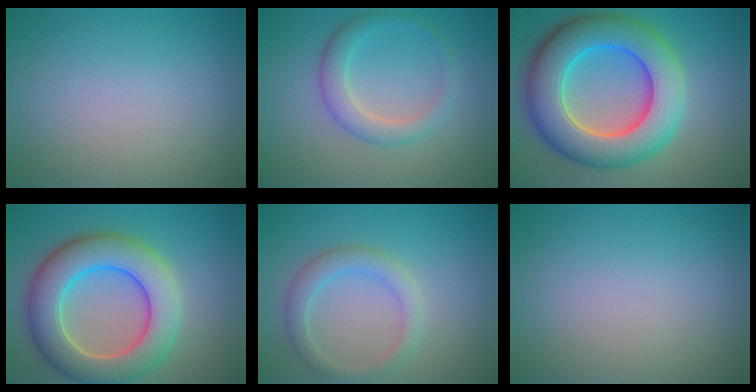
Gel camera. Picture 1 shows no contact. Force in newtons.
{"total": 3.0, "press": 3.0, "slide": 0.2}
{"total": 11.5, "press": 11.5, "slide": 0.4}
{"total": 9.3, "press": 9.3, "slide": 0.4}
{"total": 2.8, "press": 2.8, "slide": 0.3}
{"total": 0.0}